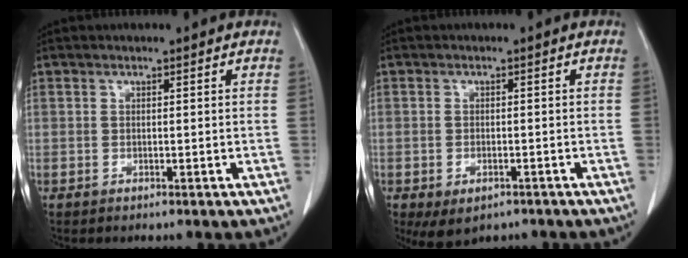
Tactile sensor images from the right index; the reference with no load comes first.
{"total": 4.6, "force": [-2.8, 2.8, 2.4], "torque": [-0.038, -0.006, -0.034]}